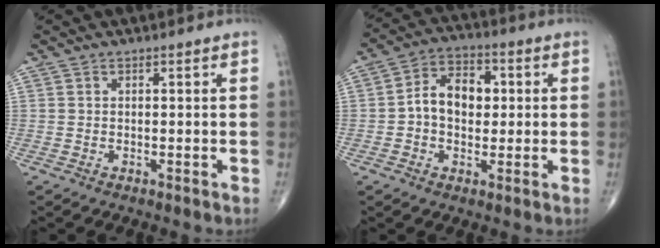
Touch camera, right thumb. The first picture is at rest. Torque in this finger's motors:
{"motor_torque": [0.04, 0.04, 0.49, -0.33, 0.12]}